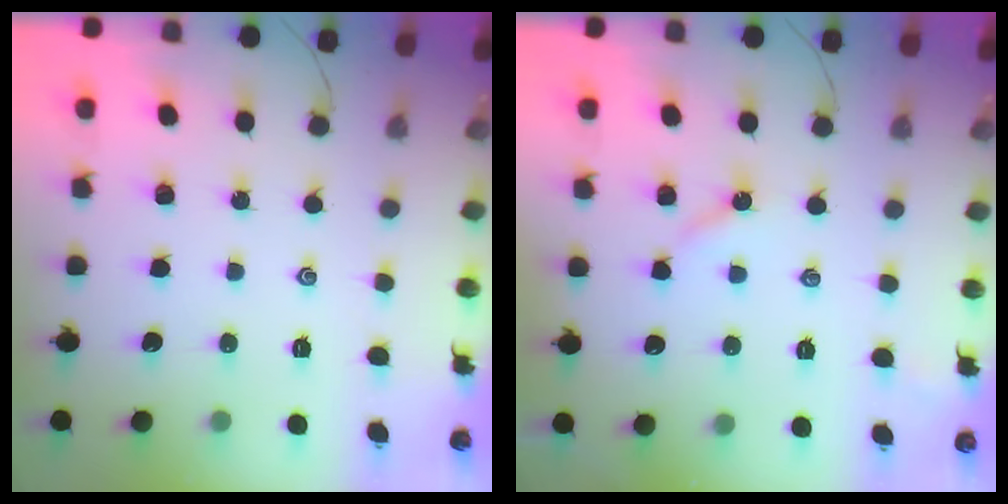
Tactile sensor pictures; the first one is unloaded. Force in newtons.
{"total": 3.0, "press": 3.0, "slide": 0.3}